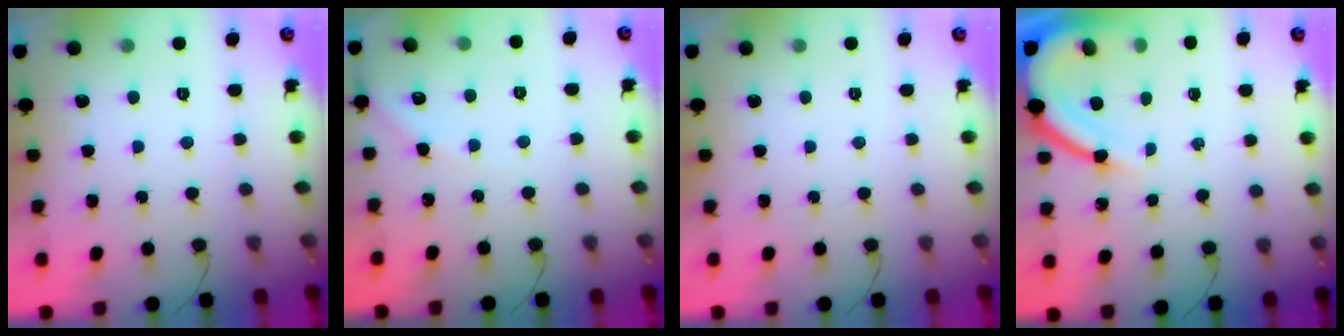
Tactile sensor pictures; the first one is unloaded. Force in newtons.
{"total": 3.1, "press": 3.1, "slide": 0.5}
{"total": 0.0}
{"total": 10.1, "press": 10.0, "slide": 1.2}